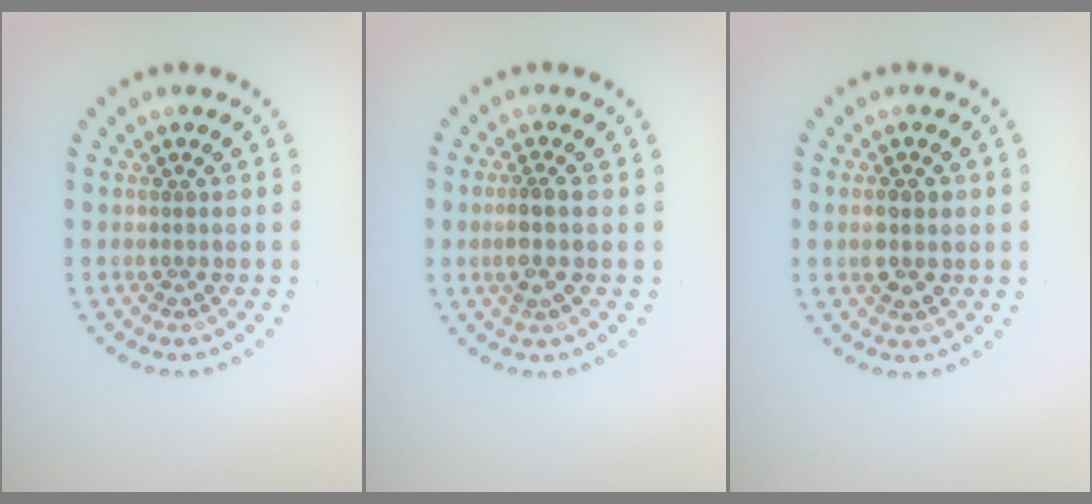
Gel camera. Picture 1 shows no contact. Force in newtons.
{"total": 2.0, "press": 1.7, "slide": 1.0}
{"total": 2.7, "press": 2.7, "slide": 0.0}